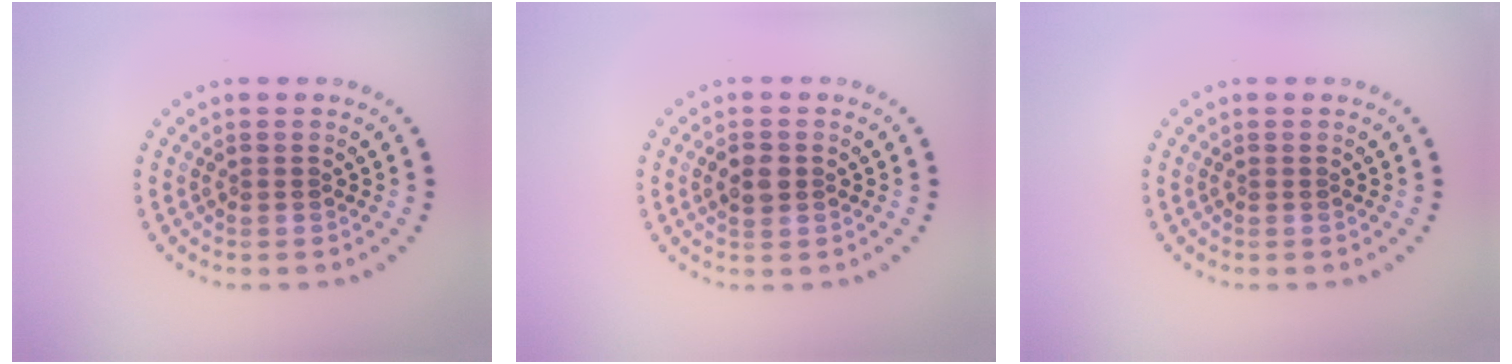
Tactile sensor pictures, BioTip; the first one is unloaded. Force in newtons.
{"total": 1.8, "press": 1.8, "slide": 0.3}
{"total": 0.0}